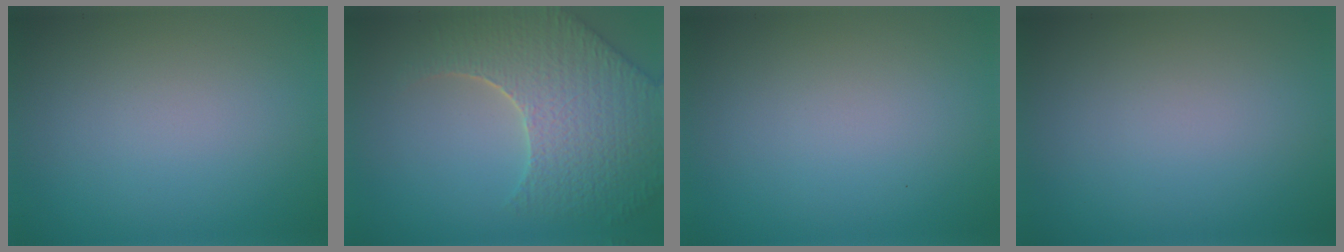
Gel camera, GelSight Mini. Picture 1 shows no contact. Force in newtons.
{"total": 8.0, "press": 5.9, "slide": 5.4}
{"total": 0.0}
{"total": 0.0}